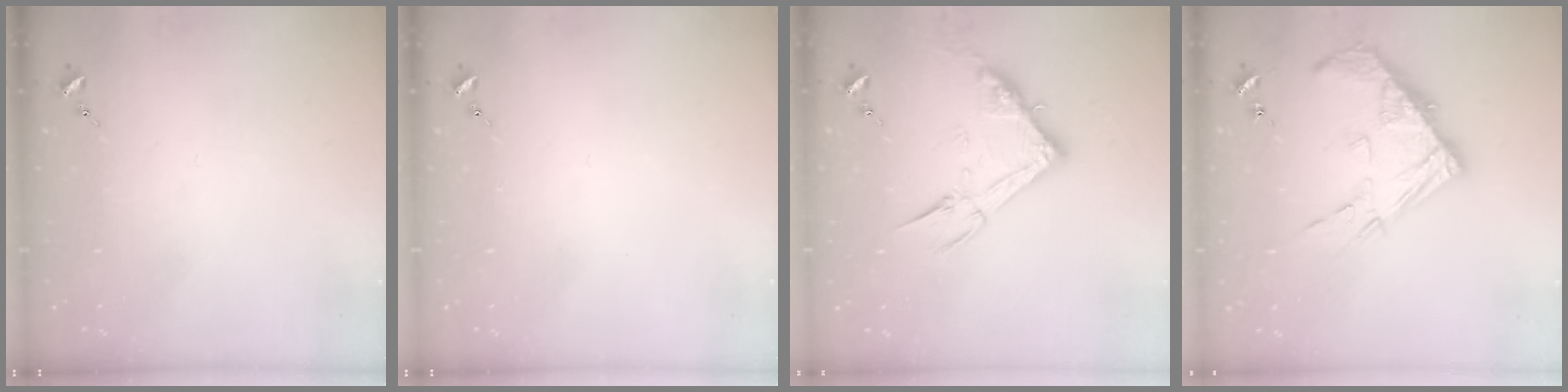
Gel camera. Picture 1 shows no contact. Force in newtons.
{"total": 0.0}
{"total": 13.3, "press": 13.3, "slide": 1.0}
{"total": 13.3, "press": 13.2, "slide": 1.2}